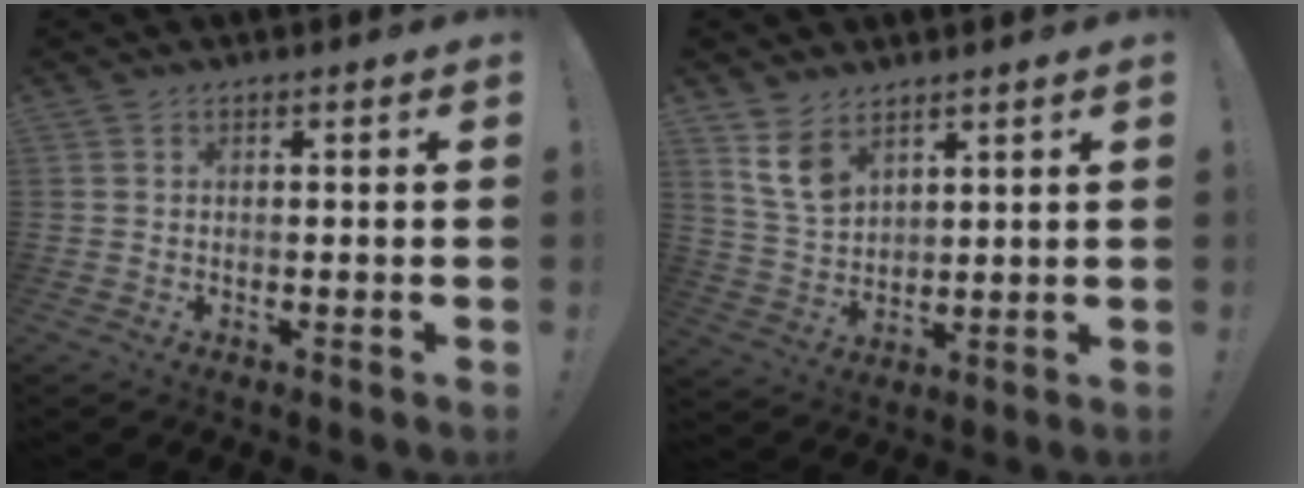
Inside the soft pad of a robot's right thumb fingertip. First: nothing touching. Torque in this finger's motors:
{"motor_torque": [0.12, 0.07, -0.20, 0.21, 0.07]}